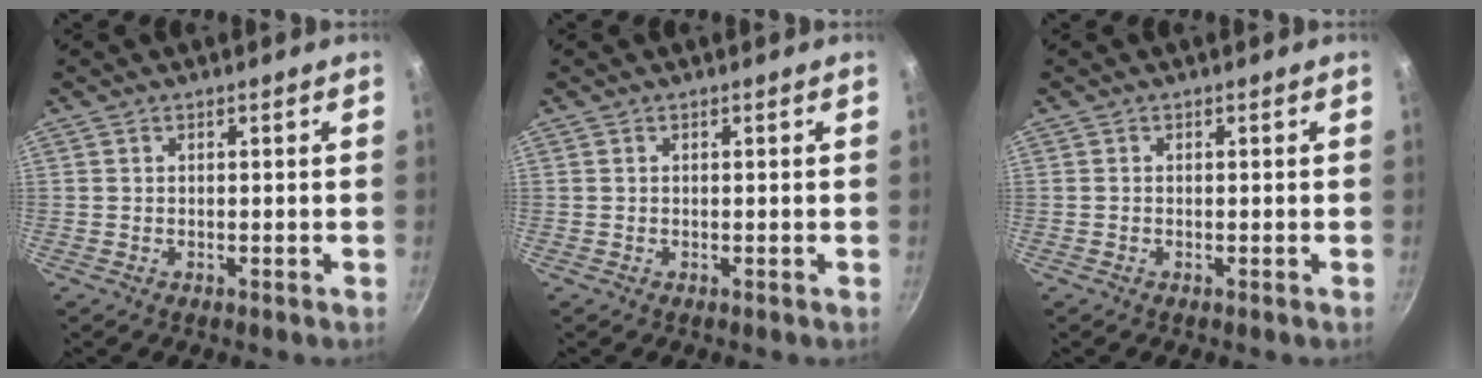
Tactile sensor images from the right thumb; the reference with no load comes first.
{"total": 0.0}
{"total": 0.0}